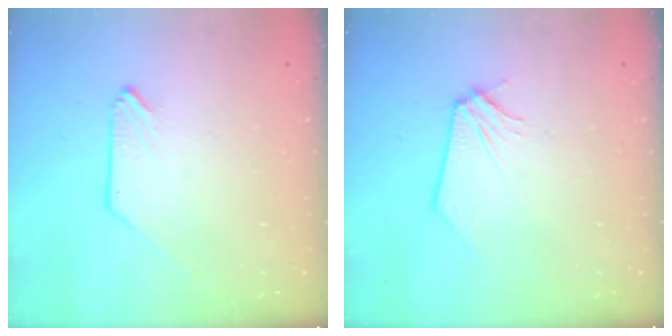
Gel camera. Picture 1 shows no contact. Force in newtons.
{"total": 0.0}